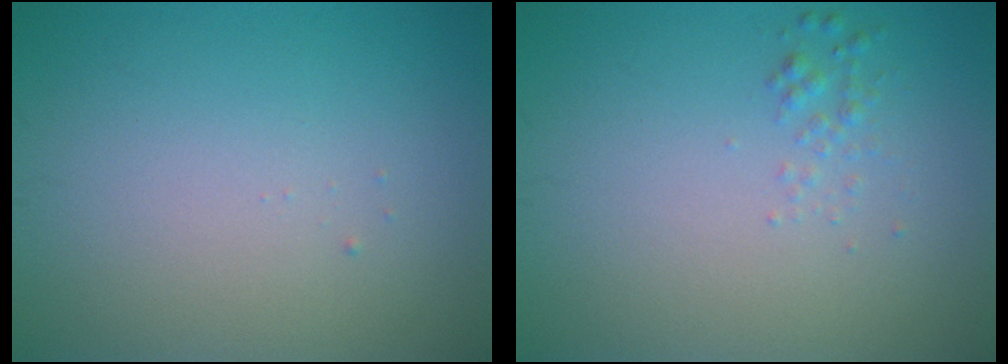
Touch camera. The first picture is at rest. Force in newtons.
{"total": 1.0, "press": 1.0, "slide": 0.0}